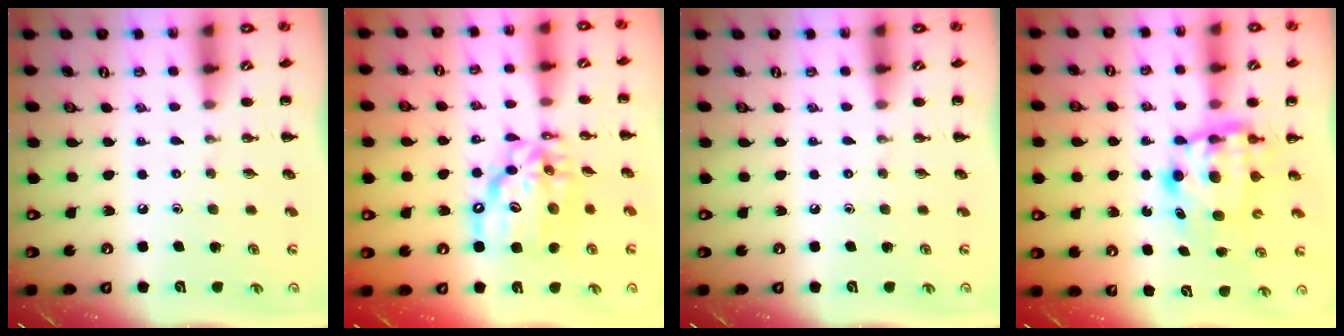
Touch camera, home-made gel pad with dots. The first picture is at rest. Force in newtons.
{"total": 13.3, "press": 12.6, "slide": 4.1}
{"total": 0.0}
{"total": 6.5, "press": 6.4, "slide": 0.9}